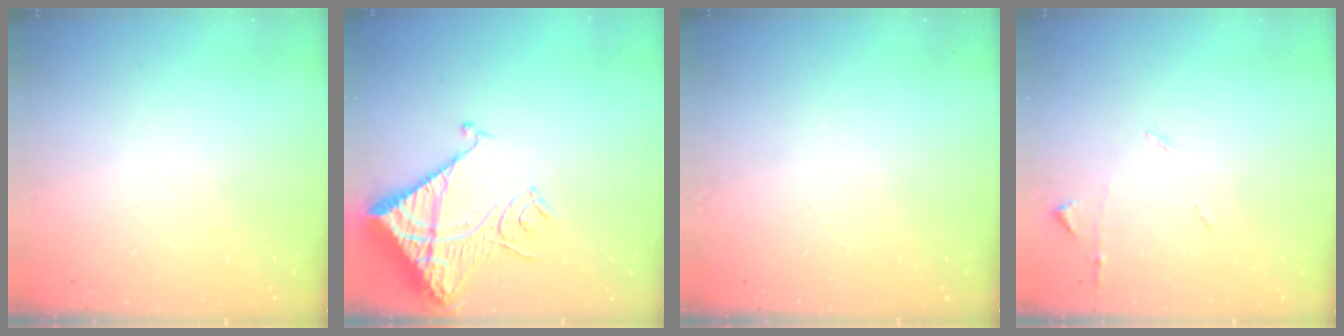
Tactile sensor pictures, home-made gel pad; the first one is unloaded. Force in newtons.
{"total": 15.6, "press": 15.4, "slide": 1.8}
{"total": 0.0}
{"total": 5.6, "press": 5.6, "slide": 0.8}